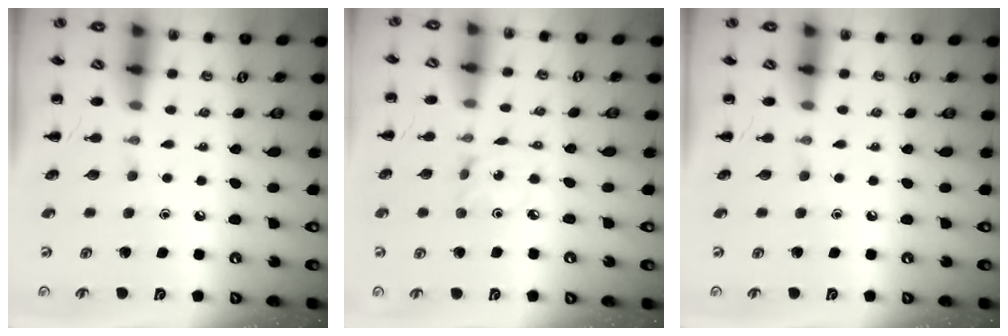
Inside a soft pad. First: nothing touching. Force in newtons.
{"total": 2.5, "press": 2.5, "slide": 0.5}
{"total": 0.0}